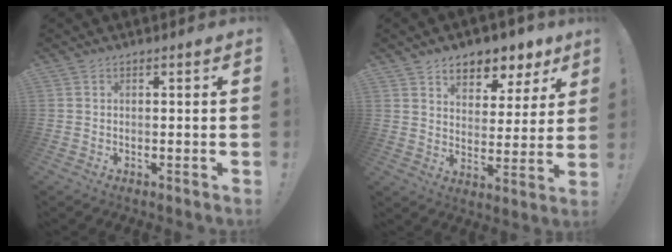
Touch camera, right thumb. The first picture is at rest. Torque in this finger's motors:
{"motor_torque": [-0.40, 0.87, 0.56, 0.88, 0.02]}